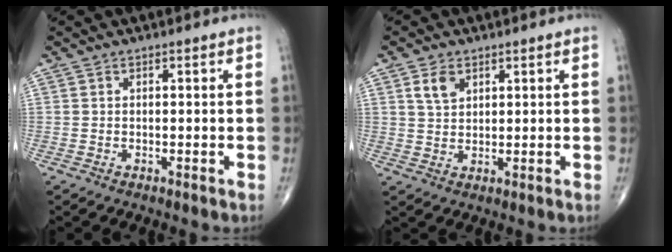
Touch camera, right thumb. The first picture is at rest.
{"total": 4.1, "force": [2.0, 2.7, 2.5], "torque": [-0.037, -0.008, 0.041]}